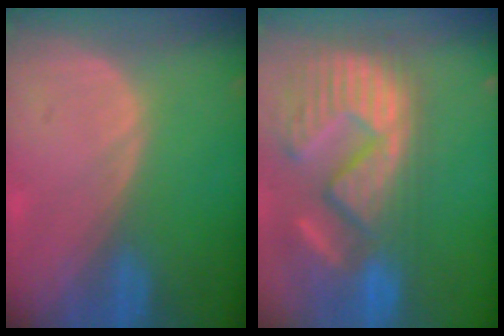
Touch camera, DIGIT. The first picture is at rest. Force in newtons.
{"total": 15.3, "press": 12.5, "slide": 8.8}